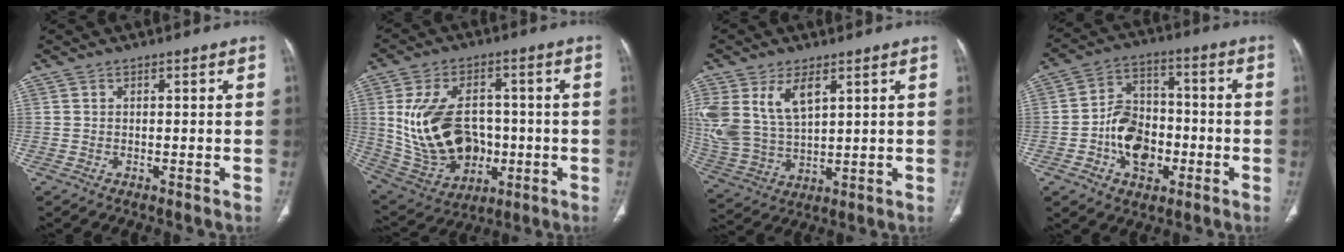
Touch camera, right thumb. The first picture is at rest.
{"total": 18.8, "force": [-0.6, 13.1, 13.4], "torque": [-0.227, 0.008, 0.019]}
{"total": 14.2, "force": [5.9, 8.0, 10.0], "torque": [-0.214, -0.017, 0.134]}
{"total": 12.7, "force": [-3.5, 9.1, 8.1], "torque": [-0.097, 0.034, -0.060]}